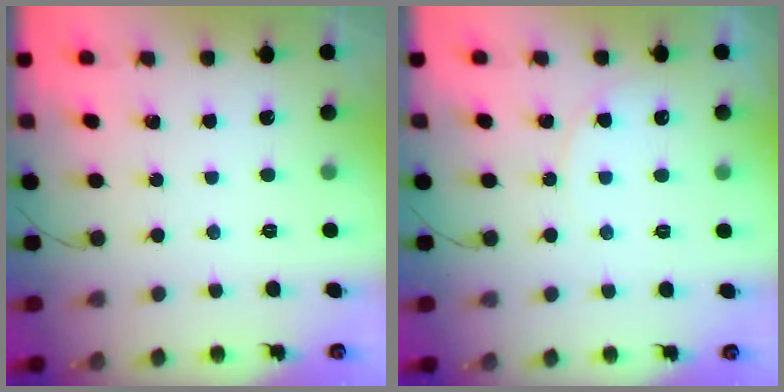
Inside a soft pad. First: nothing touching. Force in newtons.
{"total": 3.8, "press": 3.8, "slide": 0.3}